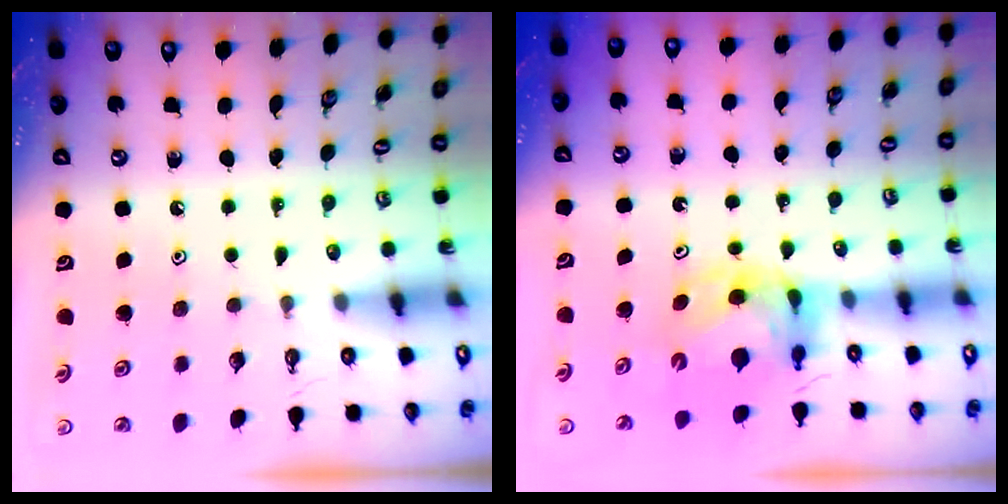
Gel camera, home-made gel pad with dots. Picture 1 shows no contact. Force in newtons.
{"total": 7.5, "press": 7.4, "slide": 0.8}